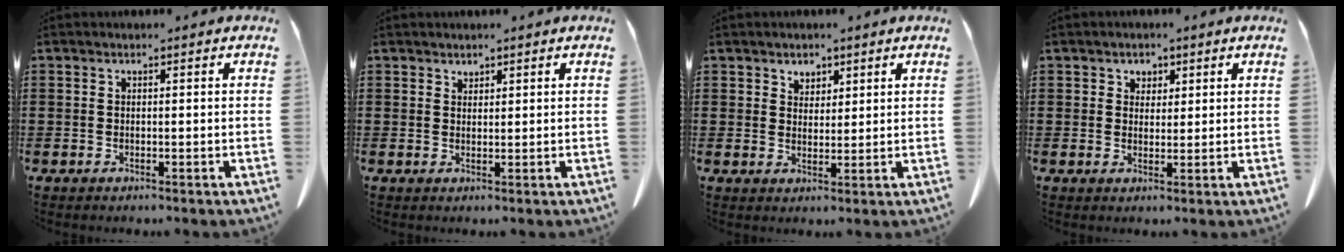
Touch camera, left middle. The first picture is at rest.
{"total": 1.3, "force": [1.2, 0.4, 0.1], "torque": [-0.004, 0.000, 0.024]}
{"total": 2.6, "force": [2.0, 1.6, 0.3], "torque": [-0.013, 0.007, 0.038]}
{"total": 2.1, "force": [1.4, 1.6, 0.2], "torque": [-0.004, 0.005, 0.024]}